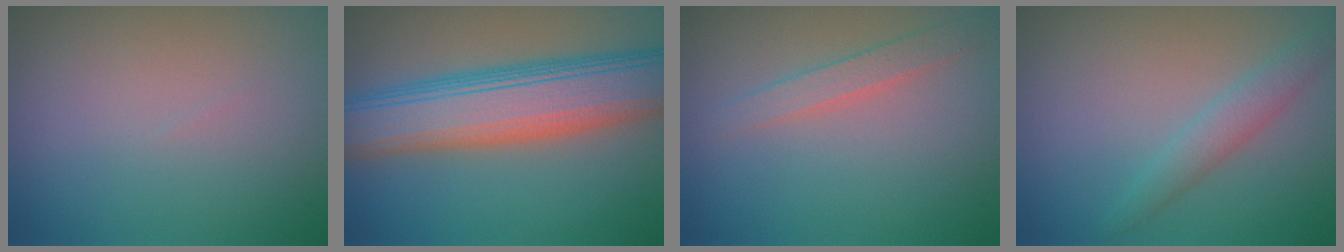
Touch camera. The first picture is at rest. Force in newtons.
{"total": 9.6, "press": 9.5, "slide": 0.4}
{"total": 1.8, "press": 1.8, "slide": 0.1}
{"total": 2.2, "press": 2.2, "slide": 0.1}